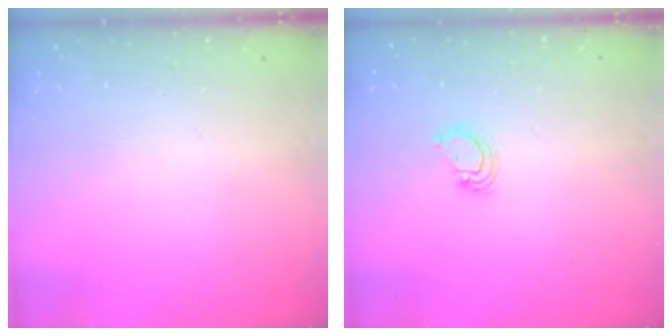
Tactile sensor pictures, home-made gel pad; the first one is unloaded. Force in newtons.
{"total": 2.6, "press": 2.6, "slide": 0.3}